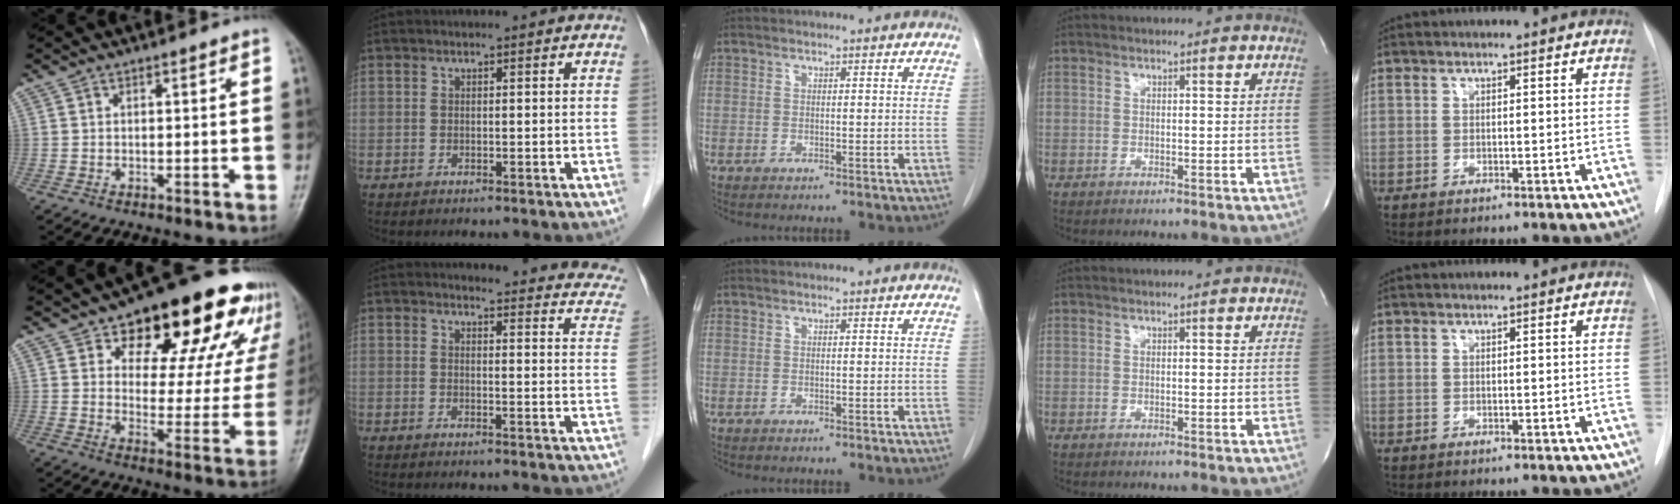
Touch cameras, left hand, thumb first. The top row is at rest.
{"thumb": {"total": 23.8, "force": [14.1, 11.4, 15.5], "torque": [-0.158, -0.037, 0.187]}, "index": {"total": 16.7, "force": [16.0, 2.9, 3.6], "torque": [-0.009, -0.076, 0.142]}}